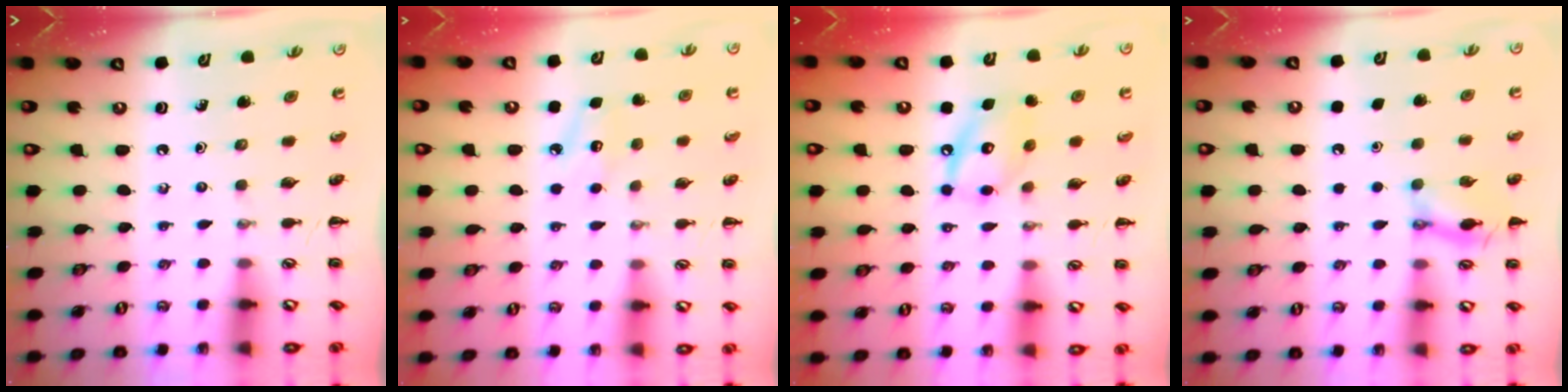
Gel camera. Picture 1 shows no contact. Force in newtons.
{"total": 8.2, "press": 8.0, "slide": 1.9}
{"total": 11.4, "press": 11.3, "slide": 1.0}
{"total": 1.6, "press": 1.6, "slide": 0.1}